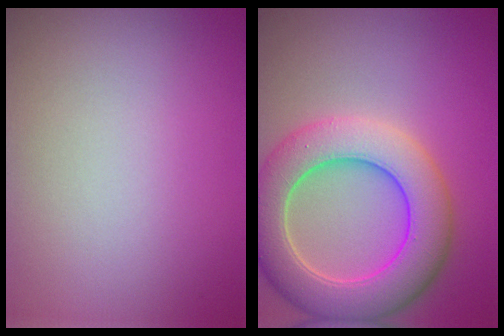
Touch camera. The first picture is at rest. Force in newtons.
{"total": 8.3, "press": 8.3, "slide": 0.3}